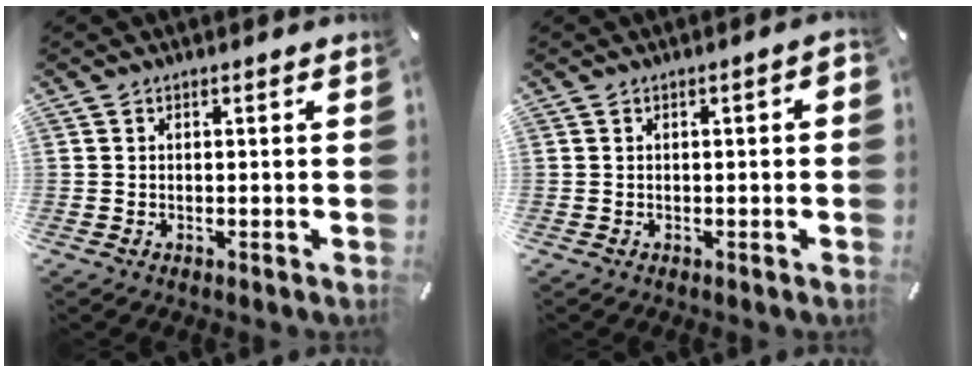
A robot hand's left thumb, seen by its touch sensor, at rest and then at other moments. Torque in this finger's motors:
{"motor_torque": [-0.10, -0.35, 0.05, 0.18, 0.06]}